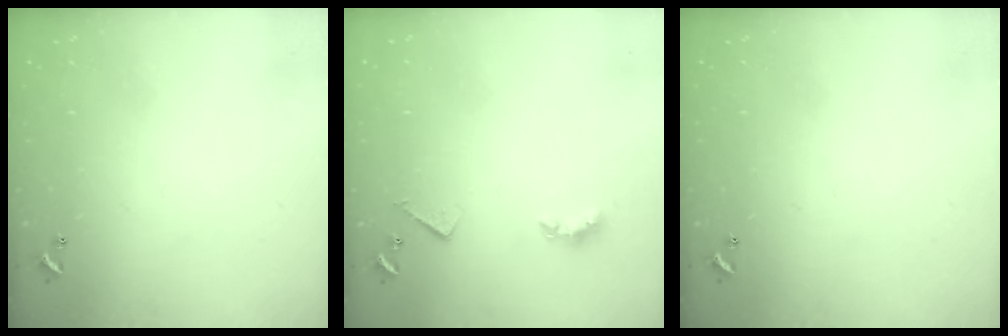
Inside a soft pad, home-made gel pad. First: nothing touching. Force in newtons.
{"total": 3.2, "press": 3.1, "slide": 0.5}
{"total": 0.0}